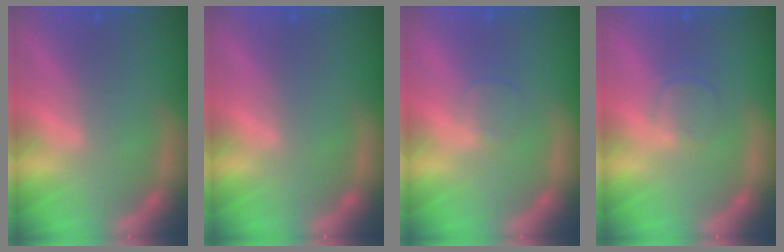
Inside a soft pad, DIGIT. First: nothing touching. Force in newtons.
{"total": 0.0}
{"total": 1.4}
{"total": 1.9}